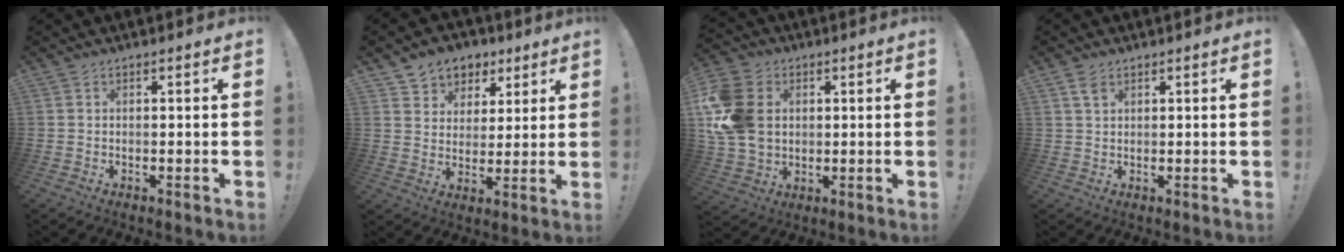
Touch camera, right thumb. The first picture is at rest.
{"total": 7.6, "force": [4.1, 6.3, 0.9], "torque": [-0.012, -0.030, 0.083]}
{"total": 17.4, "force": [2.6, 13.6, 10.5], "torque": [-0.204, -0.005, 0.053]}
{"total": 2.8, "force": [1.7, 1.6, 1.5], "torque": [-0.022, -0.003, 0.030]}